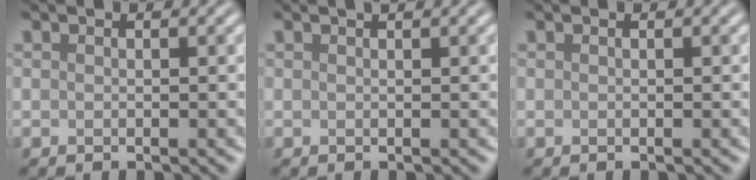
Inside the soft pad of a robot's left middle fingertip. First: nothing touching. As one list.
[{"total": 0.7, "force": [0.5, 0.2, 0.5], "torque": [-0.002, 0.004, 0.006]}, {"total": 0.0}]